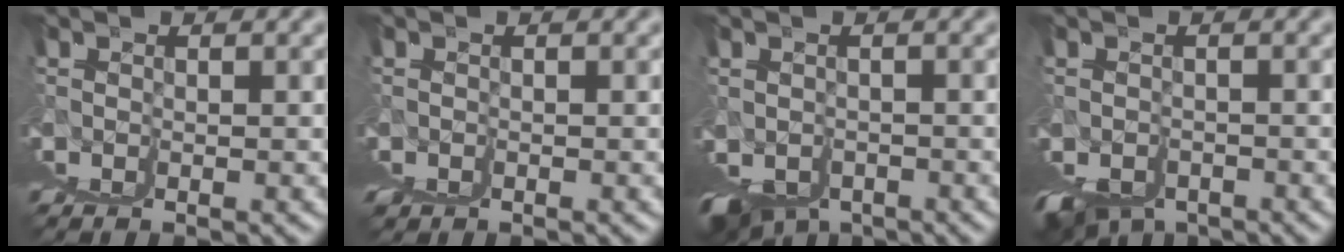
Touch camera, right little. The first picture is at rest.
{"total": 1.1, "force": [-0.2, -0.9, -0.6], "torque": [0.017, -0.008, 0.000]}
{"total": 2.5, "force": [-2.1, 0.3, 1.4], "torque": [-0.010, -0.039, -0.012]}
{"total": 3.1, "force": [-2.7, 0.0, 1.4], "torque": [-0.014, -0.038, -0.020]}